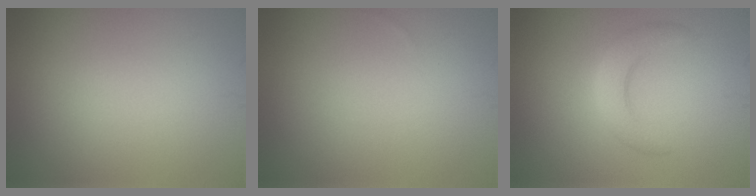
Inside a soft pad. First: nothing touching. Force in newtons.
{"total": 0.0}
{"total": 3.0, "press": 3.0, "slide": 0.2}